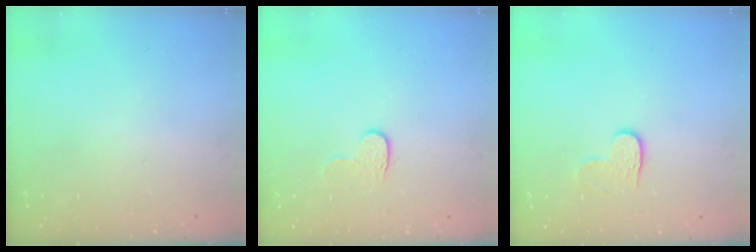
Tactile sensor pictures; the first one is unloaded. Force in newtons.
{"total": 5.8, "press": 5.8, "slide": 0.5}
{"total": 4.7, "press": 4.7, "slide": 0.4}